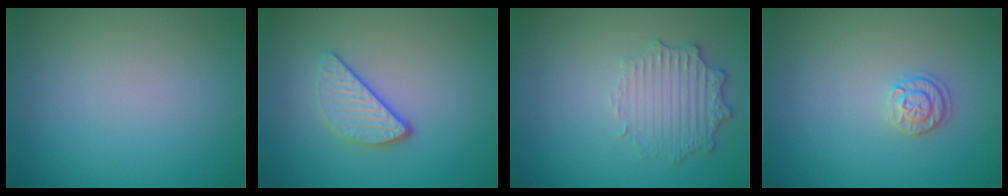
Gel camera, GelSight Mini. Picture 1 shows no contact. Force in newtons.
{"total": 3.2, "press": 2.6, "slide": 2.0}
{"total": 2.9, "press": 2.4, "slide": 1.6}
{"total": 1.8, "press": 1.7, "slide": 0.4}